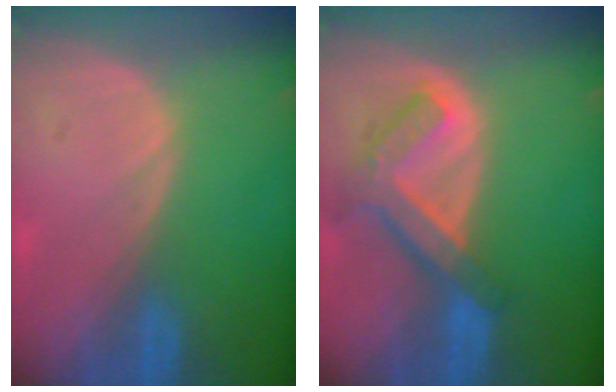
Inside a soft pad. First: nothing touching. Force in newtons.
{"total": 7.5, "press": 6.4, "slide": 3.8}